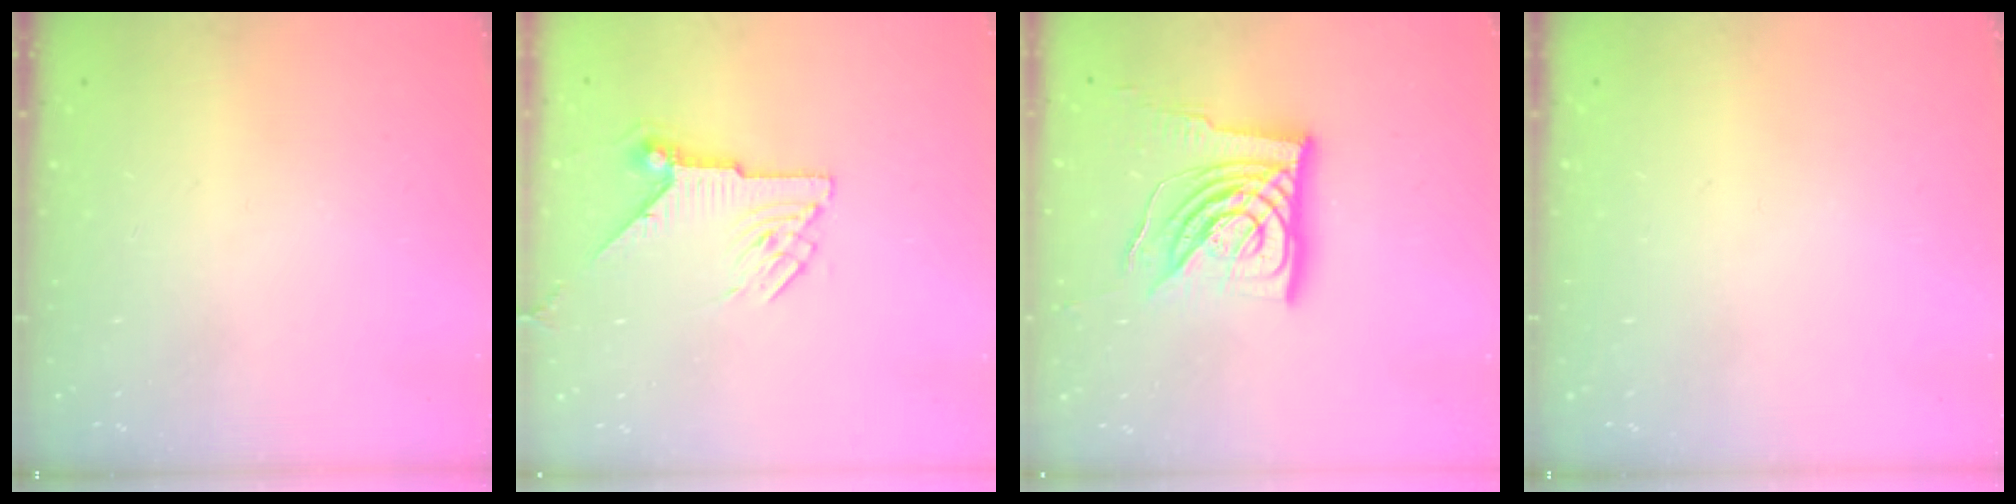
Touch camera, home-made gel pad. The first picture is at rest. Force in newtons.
{"total": 7.5, "press": 7.5, "slide": 0.4}
{"total": 20.3, "press": 20.1, "slide": 2.6}
{"total": 0.0}